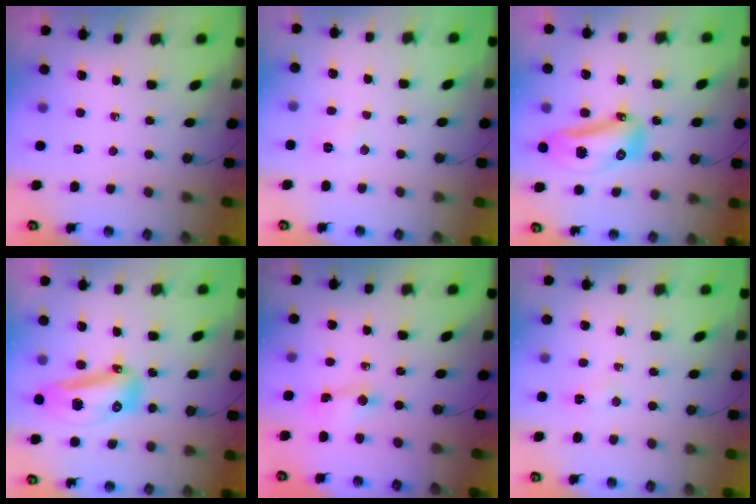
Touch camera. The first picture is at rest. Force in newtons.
{"total": 4.6, "press": 4.4, "slide": 1.2}
{"total": 14.8, "press": 14.6, "slide": 2.7}
{"total": 14.8, "press": 14.6, "slide": 2.7}
{"total": 2.2, "press": 2.2, "slide": 0.3}
{"total": 2.5, "press": 2.5, "slide": 0.3}